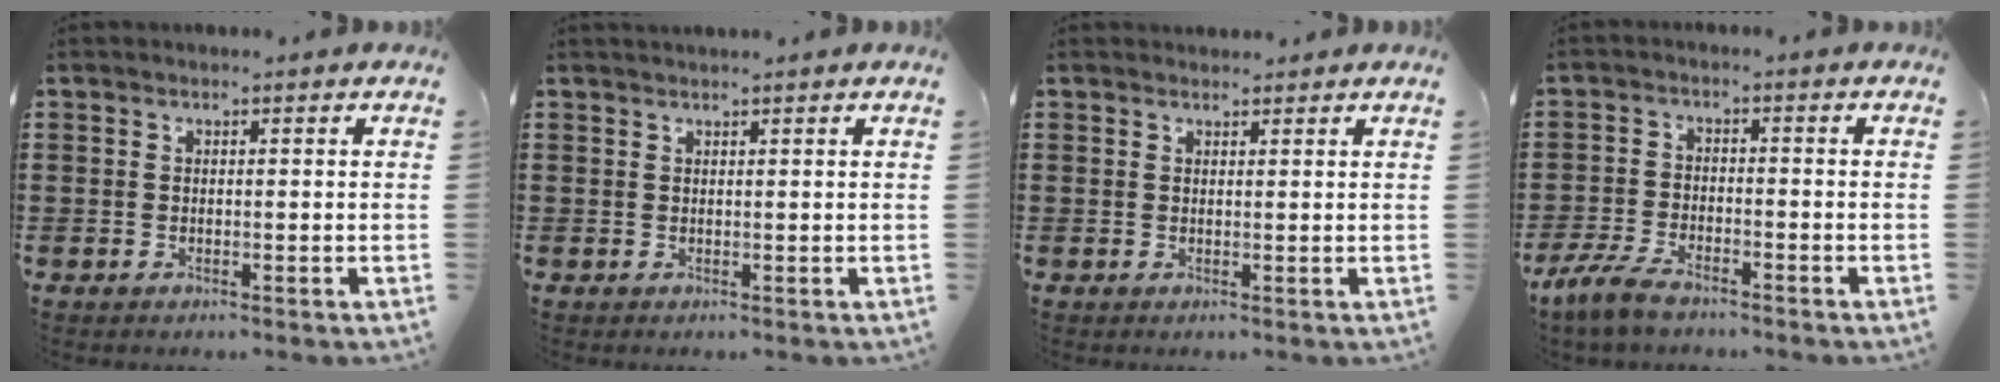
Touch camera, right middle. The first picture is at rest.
{"total": 0.7, "force": [0.7, -0.1, 0.1], "torque": [-0.003, -0.001, 0.013]}
{"total": 1.0, "force": [1.0, 0.2, 0.0], "torque": [-0.002, 0.000, 0.020]}
{"total": 4.1, "force": [-3.3, 0.7, 2.3], "torque": [-0.067, -0.010, -0.070]}